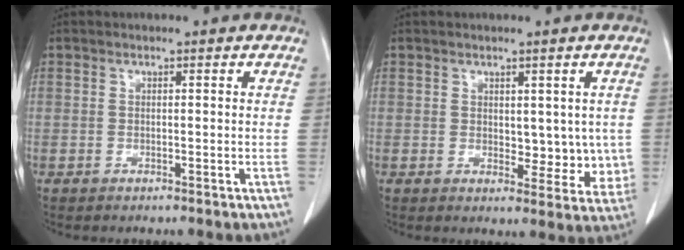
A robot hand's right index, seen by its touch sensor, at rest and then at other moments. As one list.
[{"total": 7.3, "force": [0.5, 4.5, 5.7], "torque": [-0.055, 0.003, 0.017]}]